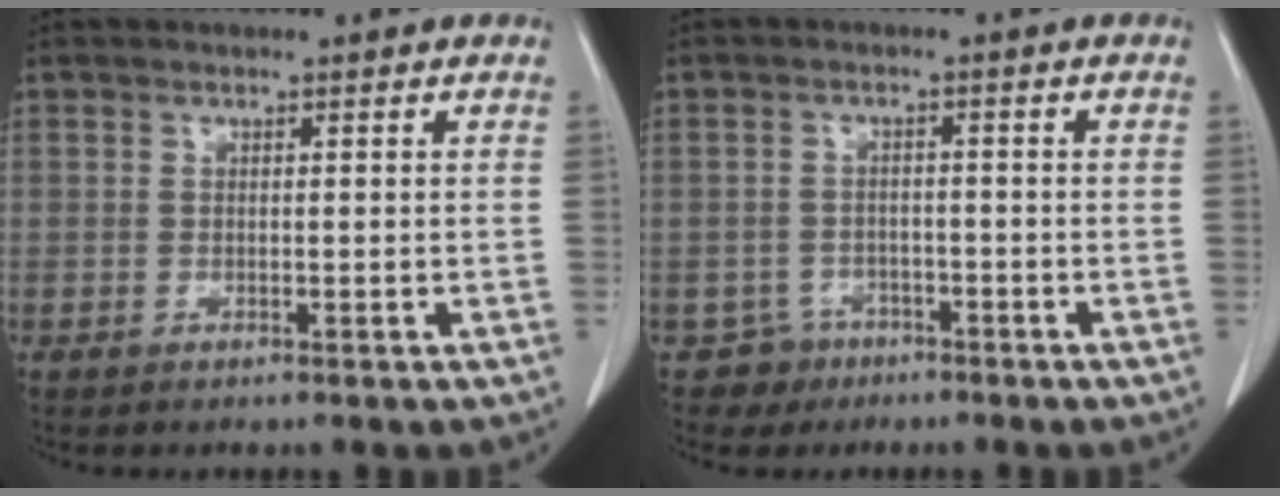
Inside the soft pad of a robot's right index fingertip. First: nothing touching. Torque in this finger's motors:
{"motor_torque": [-0.30, 0.03, -0.83, -0.21]}